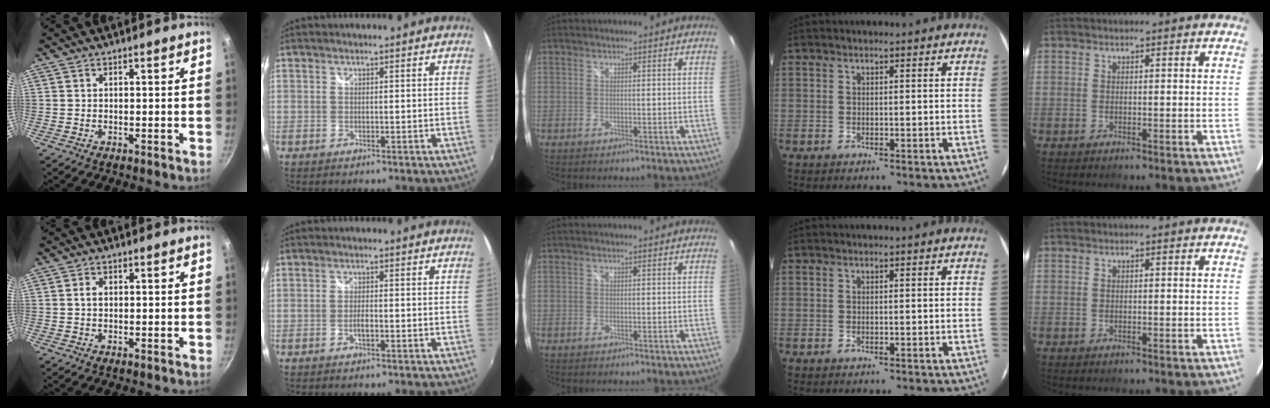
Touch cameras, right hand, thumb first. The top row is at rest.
{"thumb": {"total": 1.4, "force": [0.2, 1.1, 1.0], "torque": [-0.016, 0.005, 0.003]}, "index": {"total": 1.6, "force": [-0.7, 0.4, 1.4], "torque": [-0.030, 0.001, -0.013]}}